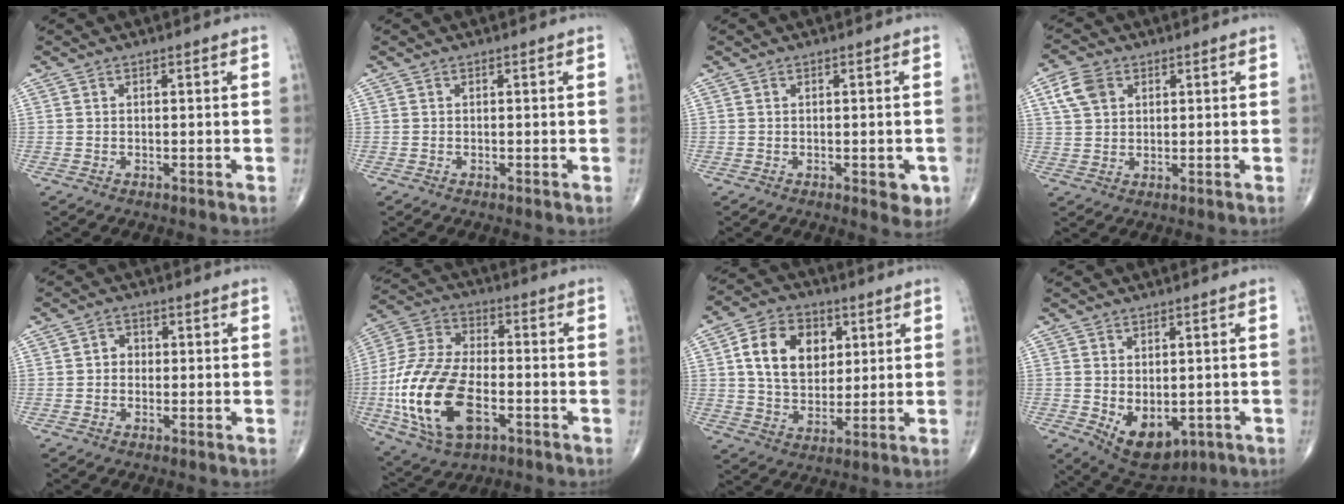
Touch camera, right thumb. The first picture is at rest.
{"total": 0.0}
{"total": 3.5, "force": [-1.1, 1.5, 3.0], "torque": [-0.013, -0.003, -0.010]}
{"total": 6.2, "force": [2.5, 4.5, 3.4], "torque": [-0.054, 0.003, 0.048]}
{"total": 2.5, "force": [0.0, 2.2, 1.1], "torque": [-0.002, 0.010, -0.007]}
{"total": 21.1, "force": [-5.7, 11.4, 16.8], "torque": [-0.343, 0.013, -0.100]}
{"total": 13.8, "force": [3.8, 9.9, 8.8], "torque": [-0.118, -0.004, 0.065]}
{"total": 9.1, "force": [-2.2, 5.5, 6.9], "torque": [-0.079, -0.008, -0.011]}